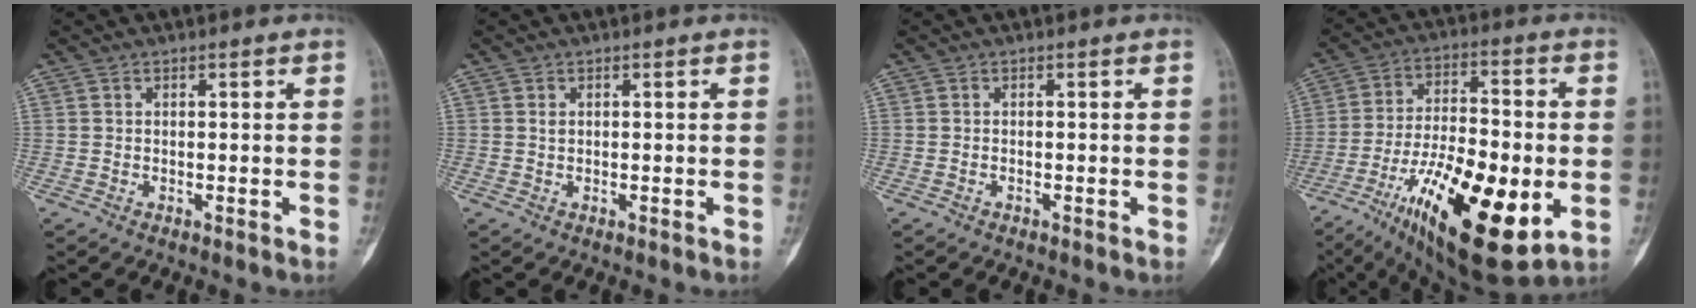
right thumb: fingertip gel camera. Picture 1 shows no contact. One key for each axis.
{"total": 0.5, "fx": 0.2, "fy": 0.4, "fz": 0.3, "tx": -0.002, "ty": 0.001, "tz": 0.005}
{"total": 0.0}
{"total": 25.1, "fx": -8.0, "fy": 9.2, "fz": 21.9, "tx": -0.366, "ty": 0.000, "tz": -0.118}